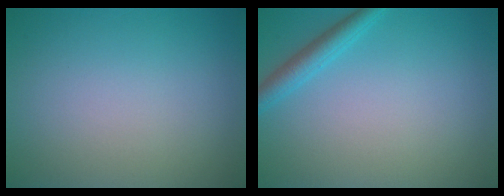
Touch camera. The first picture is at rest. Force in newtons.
{"total": 2.2, "press": 2.2, "slide": 0.1}